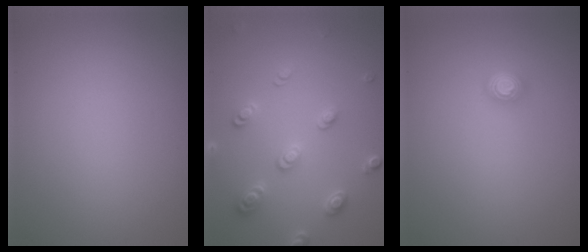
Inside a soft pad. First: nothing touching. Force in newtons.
{"total": 3.0, "press": 2.9, "slide": 0.6}
{"total": 1.5, "press": 1.1, "slide": 1.1}